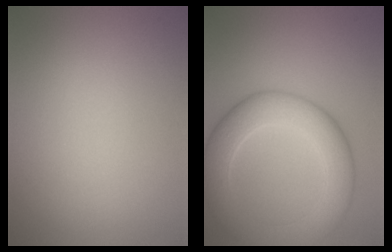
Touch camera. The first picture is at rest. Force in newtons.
{"total": 7.4, "press": 7.4, "slide": 0.2}